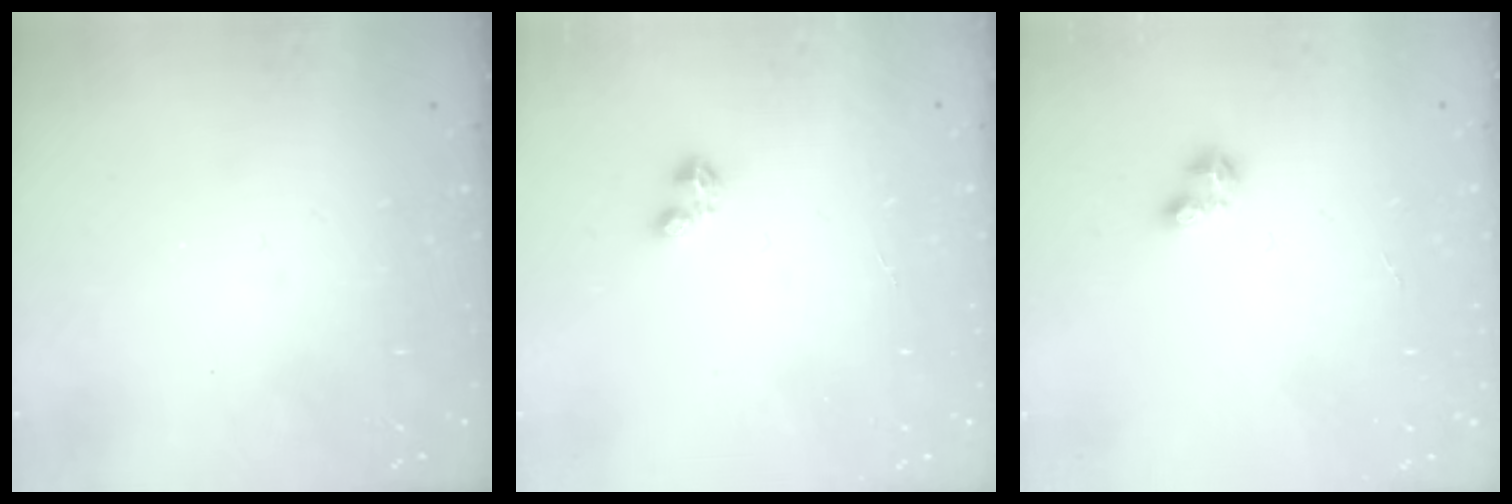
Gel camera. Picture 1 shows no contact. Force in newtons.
{"total": 2.4, "press": 2.4, "slide": 0.3}
{"total": 2.5, "press": 2.5, "slide": 0.4}